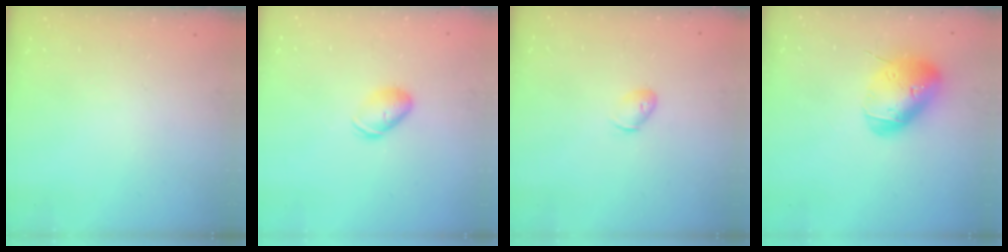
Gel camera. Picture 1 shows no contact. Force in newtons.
{"total": 7.2, "press": 7.2, "slide": 0.8}
{"total": 5.5, "press": 5.4, "slide": 1.1}
{"total": 17.1, "press": 17.0, "slide": 2.2}